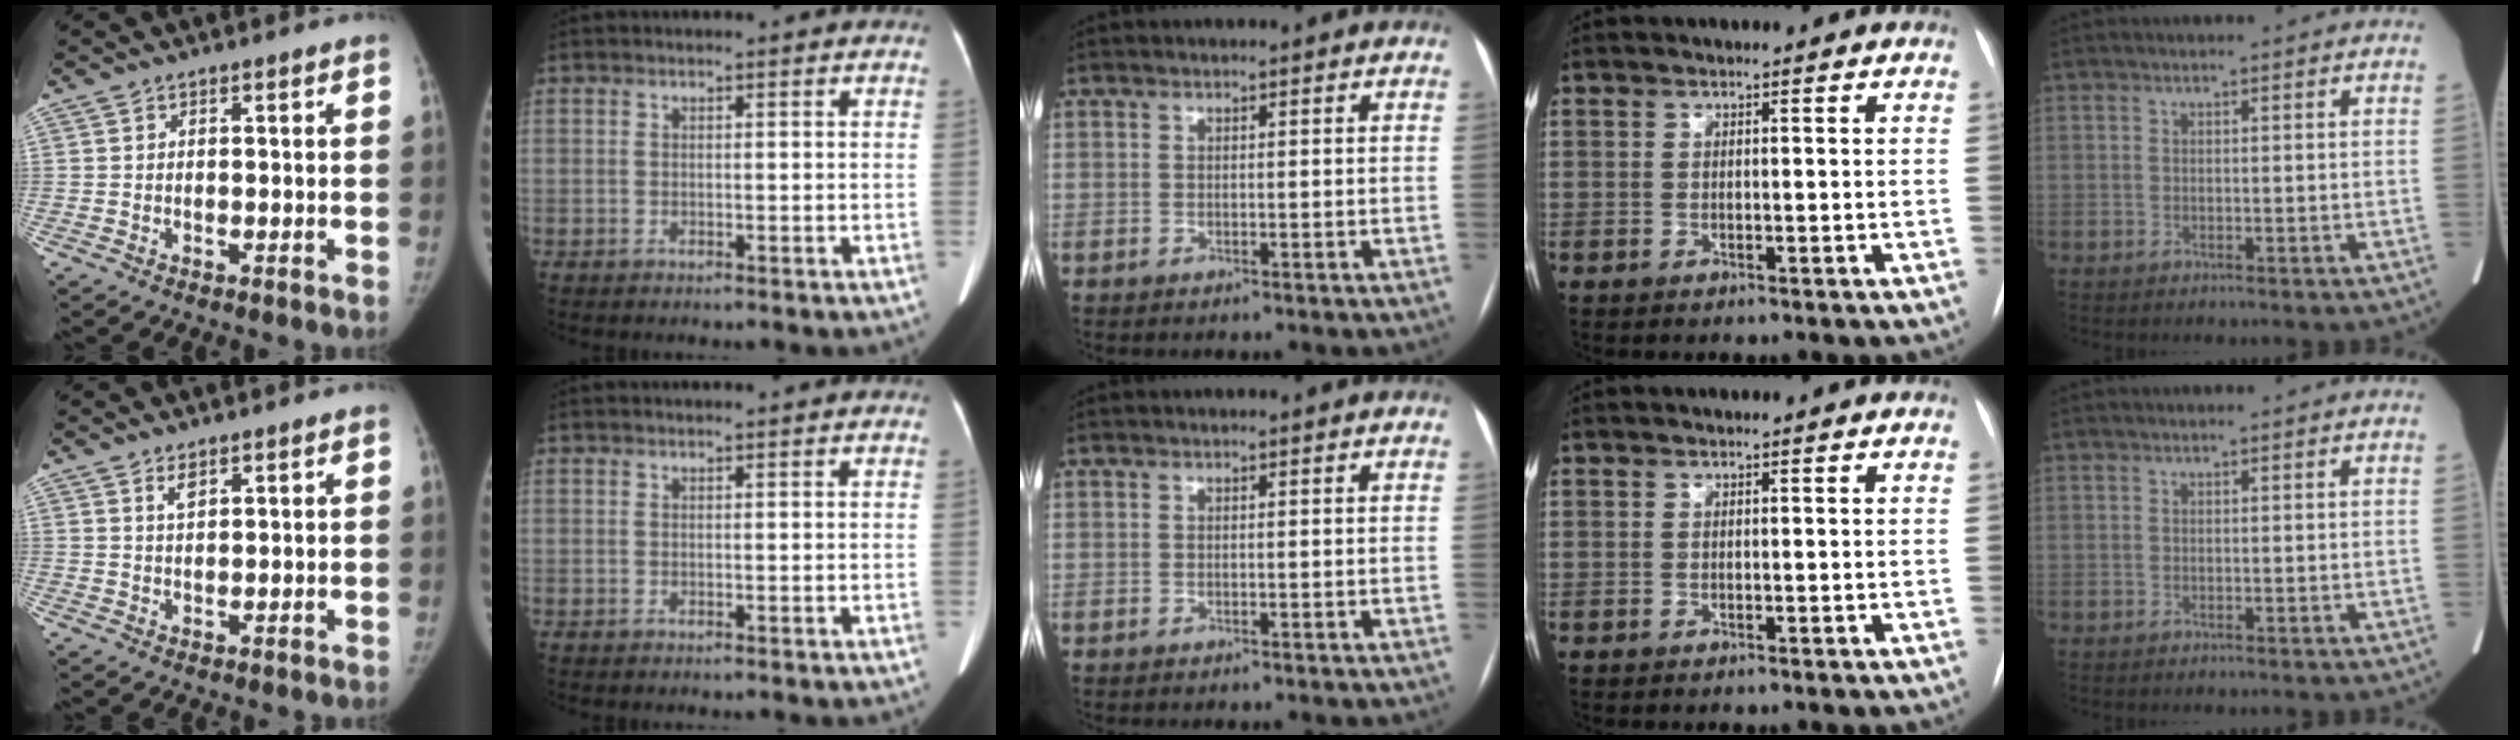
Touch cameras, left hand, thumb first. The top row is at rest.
{"thumb": {"total": 2.1, "force": [1.4, 0.9, 1.3], "torque": [-0.018, -0.009, 0.028]}, "index": {"total": 1.2, "force": [1.1, -0.1, 0.3], "torque": [-0.008, 0.014, 0.018]}}